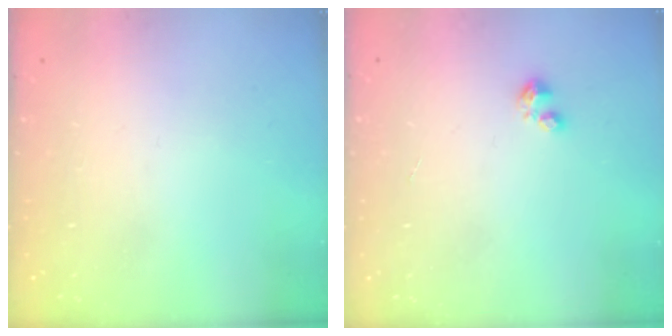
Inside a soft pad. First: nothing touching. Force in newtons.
{"total": 2.5, "press": 2.4, "slide": 0.4}